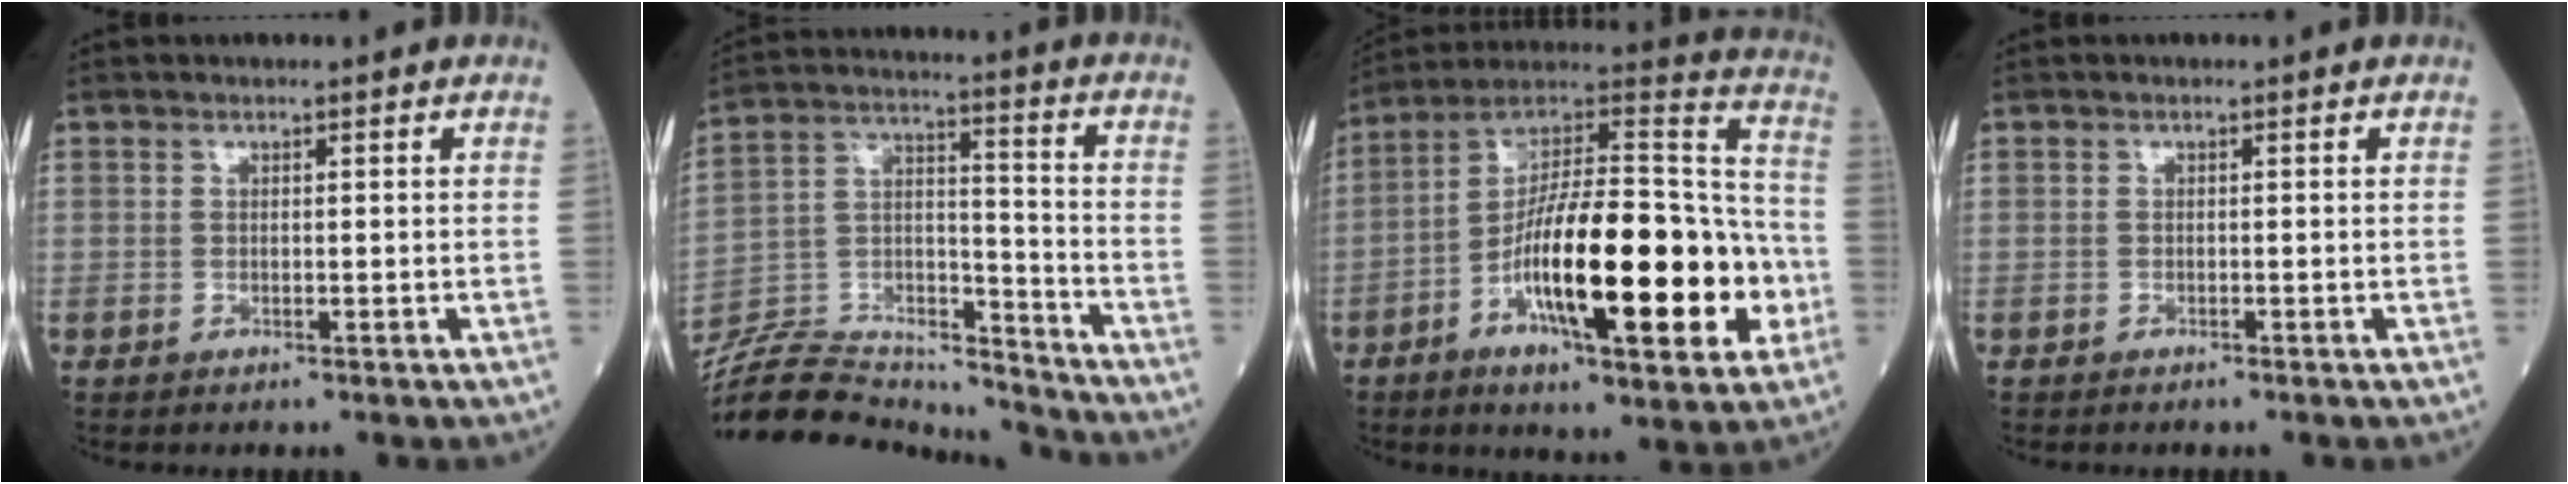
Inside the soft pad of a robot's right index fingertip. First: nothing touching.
{"total": 23.5, "force": [-22.2, 4.1, 6.8], "torque": [-0.189, 0.006, -0.372]}
{"total": 28.7, "force": [-7.3, 7.6, 26.7], "torque": [-0.416, 0.011, -0.112]}
{"total": 0.9, "force": [-0.5, 0.5, 0.5], "torque": [-0.020, -0.001, -0.006]}